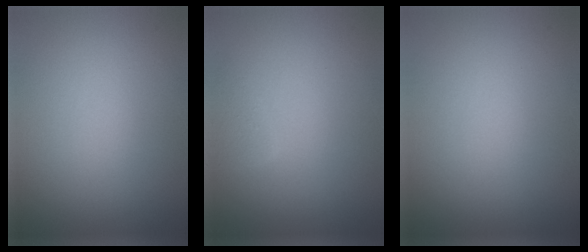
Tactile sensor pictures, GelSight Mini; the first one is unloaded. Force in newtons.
{"total": 1.0, "press": 1.0, "slide": 0.1}
{"total": 0.0}